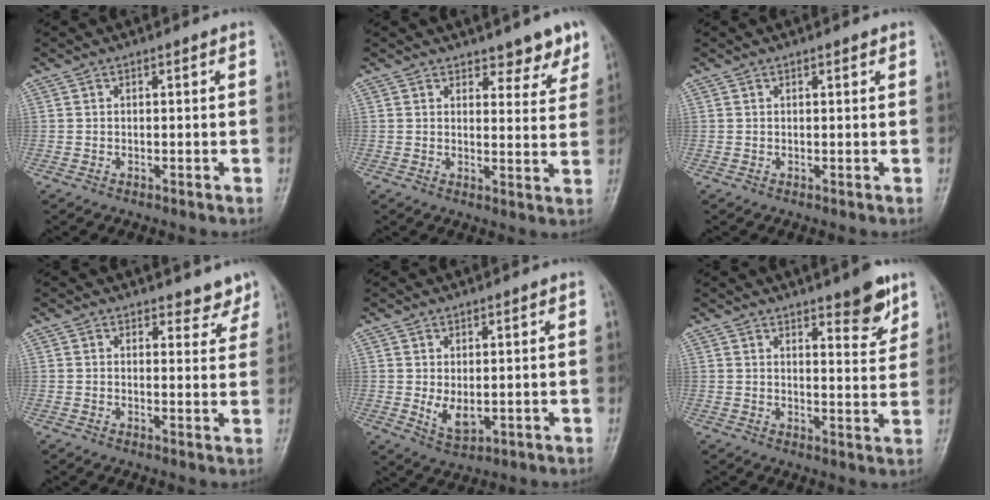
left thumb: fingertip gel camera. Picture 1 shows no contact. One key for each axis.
{"total": 5.5, "fx": 4.4, "fy": 2.3, "fz": 2.4, "tx": -0.001, "ty": -0.031, "tz": 0.057}
{"total": 0.8, "fx": 0.6, "fy": 0.3, "fz": 0.4, "tx": -0.007, "ty": -0.003, "tz": 0.008}
{"total": 4.2, "fx": 3.7, "fy": 1.9, "fz": 0.6, "tx": 0.021, "ty": -0.027, "tz": 0.036}
{"total": 4.7, "fx": 0.7, "fy": 2.6, "fz": 3.8, "tx": -0.061, "ty": -0.015, "tz": 0.024}
{"total": 7.3, "fx": 5.0, "fy": 2.0, "fz": 4.9, "tx": -0.048, "ty": -0.036, "tz": 0.068}